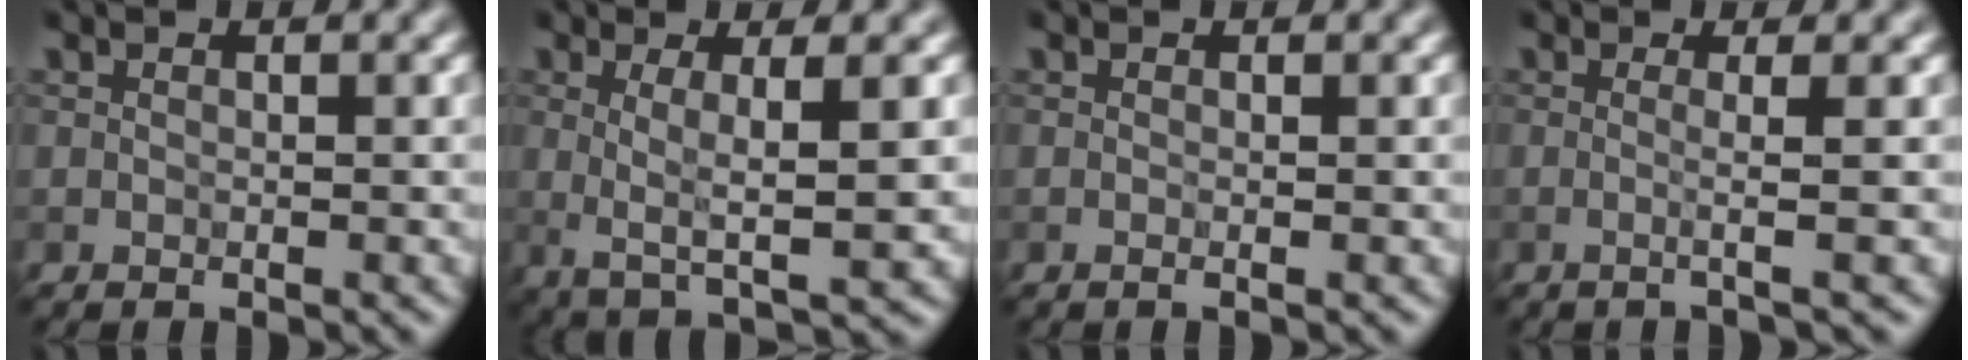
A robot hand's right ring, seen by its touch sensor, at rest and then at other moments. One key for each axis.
{"total": 4.6, "fx": 0.3, "fy": 1.0, "fz": 4.5, "tx": -0.076, "ty": -0.003, "tz": 0.006}
{"total": 0.8, "fx": -0.1, "fy": 0.2, "fz": 0.7, "tx": -0.009, "ty": -0.007, "tz": -0.006}
{"total": 2.3, "fx": -0.1, "fy": 0.5, "fz": 2.3, "tx": -0.036, "ty": -0.004, "tz": -0.018}